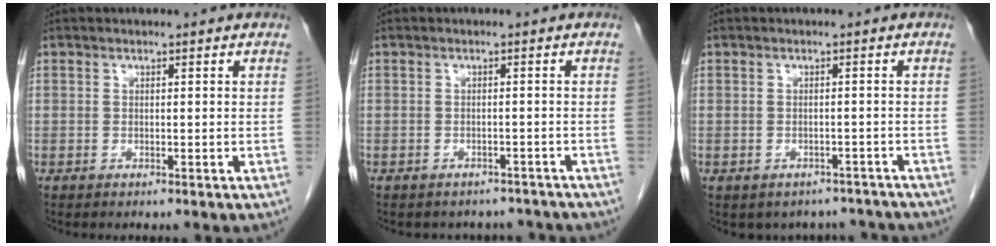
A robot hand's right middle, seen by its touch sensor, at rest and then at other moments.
{"total": 5.8, "force": [-5.2, 2.6, 0.2], "torque": [0.002, 0.012, -0.053]}
{"total": 6.7, "force": [-5.8, 3.4, 0.3], "torque": [0.008, 0.021, -0.060]}